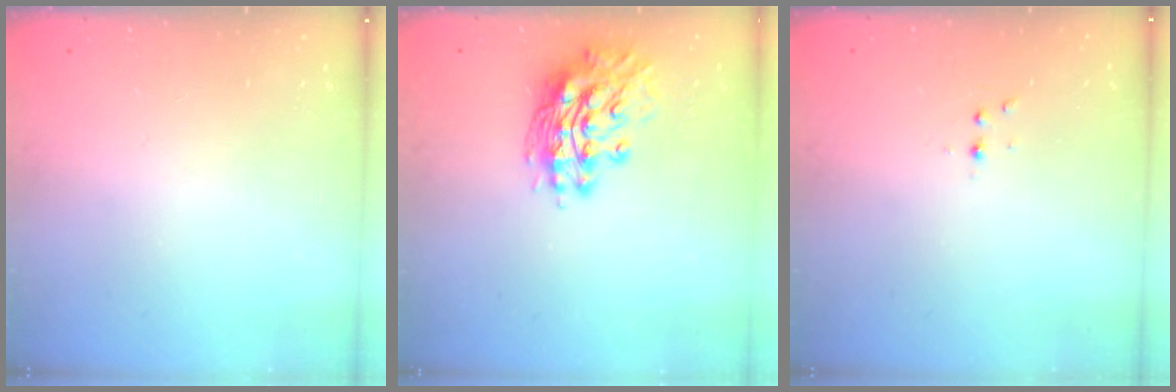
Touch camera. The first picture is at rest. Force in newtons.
{"total": 13.6, "press": 13.5, "slide": 1.1}
{"total": 3.0, "press": 2.6, "slide": 1.5}